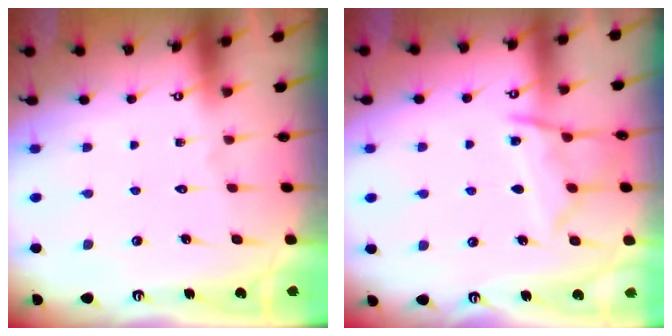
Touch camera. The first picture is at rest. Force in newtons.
{"total": 9.2, "press": 9.2, "slide": 0.3}